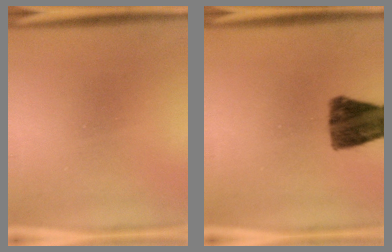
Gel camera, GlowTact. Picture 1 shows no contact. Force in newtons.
{"total": 10.3}